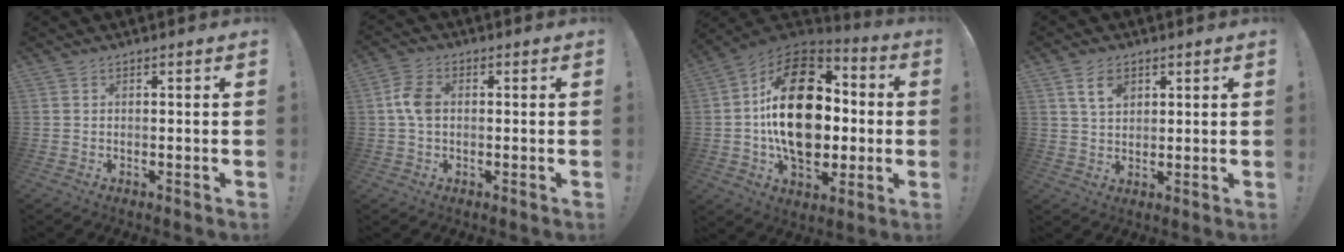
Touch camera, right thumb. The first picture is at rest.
{"total": 6.7, "force": [0.4, 4.4, 5.0], "torque": [-0.093, 0.007, 0.009]}
{"total": 27.1, "force": [0.9, 17.9, 20.3], "torque": [-0.348, 0.009, 0.023]}
{"total": 6.3, "force": [3.0, 4.0, 3.9], "torque": [-0.062, -0.006, 0.057]}